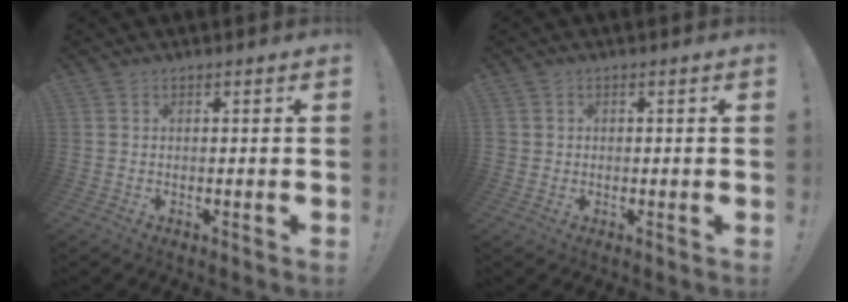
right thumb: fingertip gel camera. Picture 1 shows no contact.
{"total": 1.5, "force": [0.2, 1.4, 0.2], "torque": [-0.002, 0.001, 0.005]}